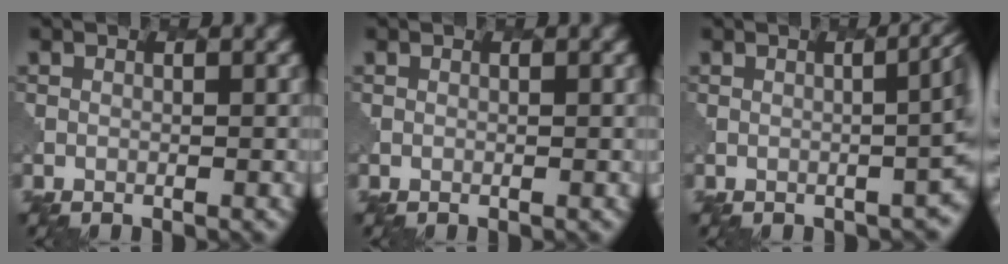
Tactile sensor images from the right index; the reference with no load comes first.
{"total": 0.0}
{"total": 6.7, "force": [-1.1, 3.0, 5.9], "torque": [-0.024, 0.001, -0.008]}